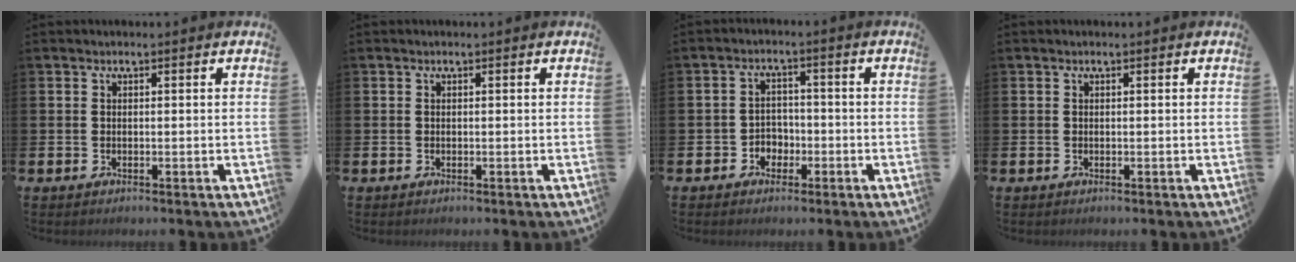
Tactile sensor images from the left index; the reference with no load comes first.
{"total": 0.0}
{"total": 2.9, "force": [-1.6, 2.3, 0.6], "torque": [-0.011, 0.003, -0.040]}
{"total": 0.0}